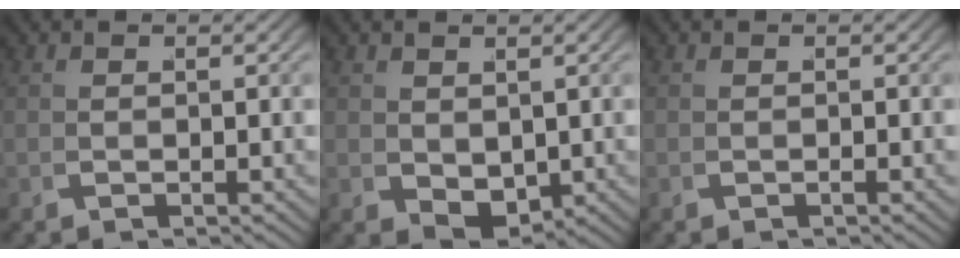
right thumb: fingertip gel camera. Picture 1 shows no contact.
{"total": 2.7, "force": [0.4, 1.8, 2.0], "torque": [-0.038, -0.019, 0.027]}
{"total": 0.0}